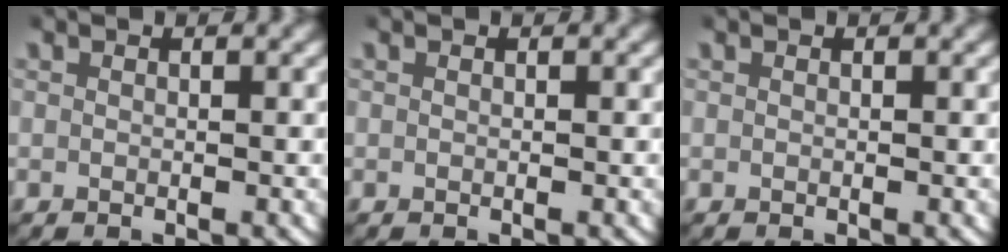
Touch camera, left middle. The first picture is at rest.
{"total": 0.0}
{"total": 0.0}